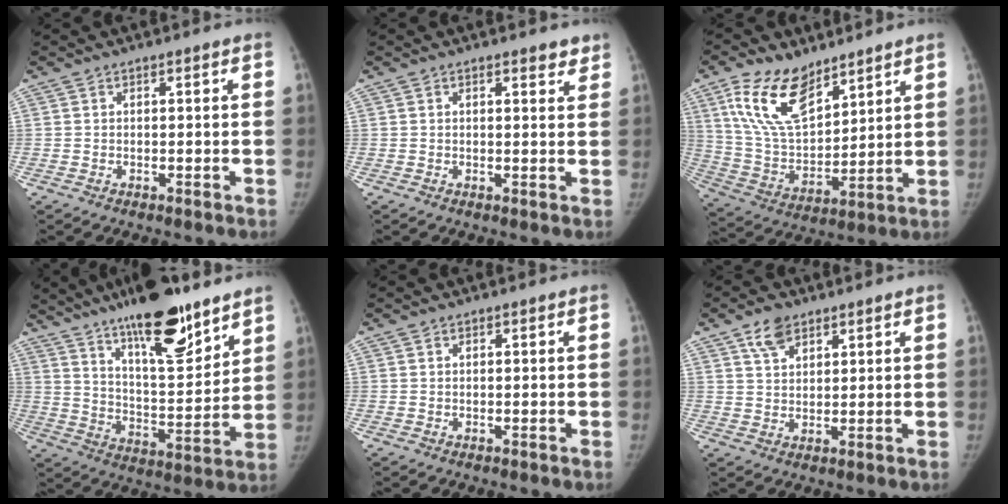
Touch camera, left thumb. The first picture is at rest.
{"total": 2.1, "force": [1.7, 0.8, 0.9], "torque": [0.002, -0.010, 0.019]}
{"total": 16.2, "force": [10.0, 8.1, 9.9], "torque": [-0.156, -0.045, 0.204]}
{"total": 20.5, "force": [14.3, 5.6, 13.5], "torque": [-0.192, -0.074, 0.239]}
{"total": 0.0}
{"total": 5.4, "force": [3.5, 3.1, 2.6], "torque": [-0.031, -0.017, 0.065]}